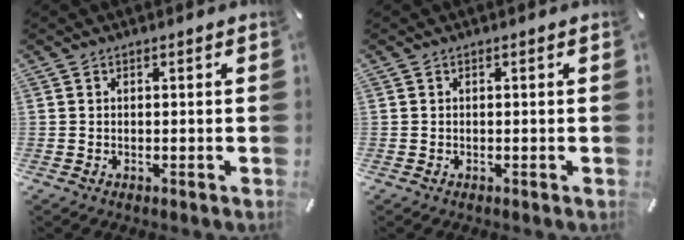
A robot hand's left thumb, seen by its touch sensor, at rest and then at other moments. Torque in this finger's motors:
{"motor_torque": [0.00, 0.00, -0.03, -0.01, 0.00]}